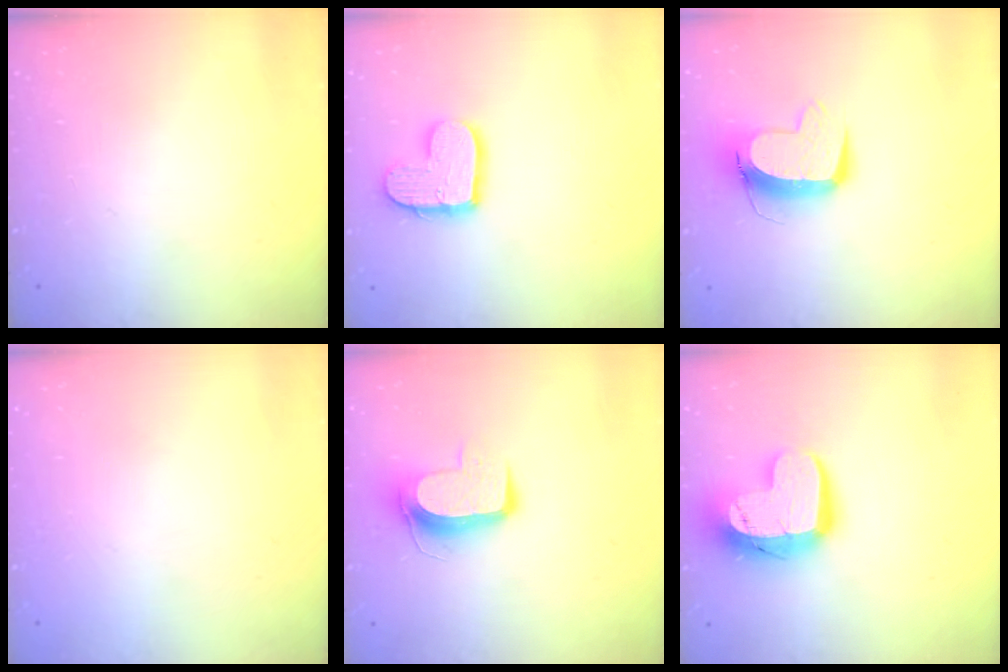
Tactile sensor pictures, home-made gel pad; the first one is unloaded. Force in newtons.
{"total": 10.8, "press": 10.7, "slide": 0.9}
{"total": 10.9, "press": 10.8, "slide": 1.2}
{"total": 0.0}
{"total": 9.7, "press": 9.7, "slide": 0.8}
{"total": 14.3, "press": 14.3, "slide": 1.2}